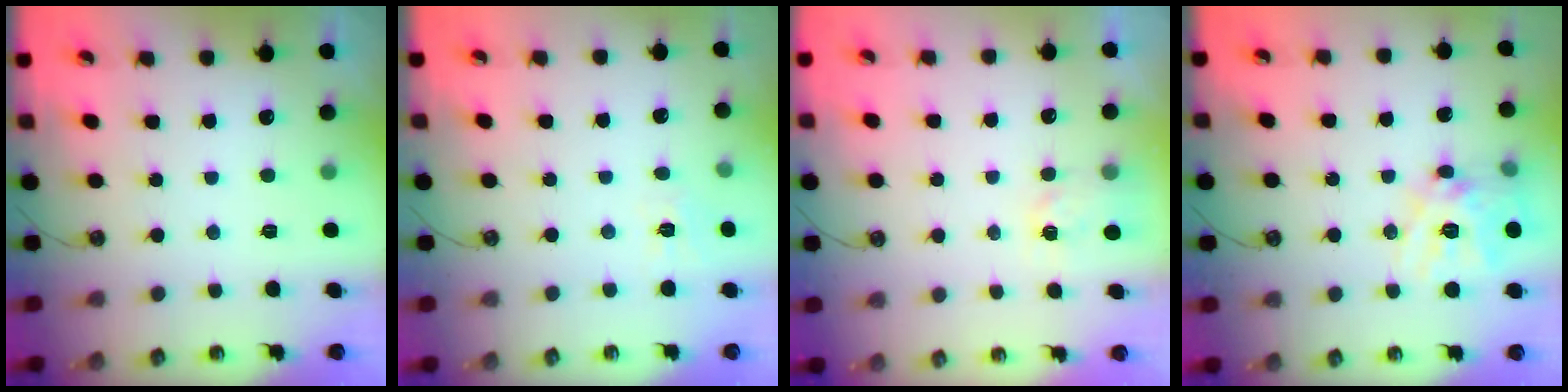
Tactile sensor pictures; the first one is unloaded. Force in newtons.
{"total": 4.0, "press": 4.0, "slide": 0.4}
{"total": 3.3, "press": 3.3, "slide": 0.5}
{"total": 16.5, "press": 16.4, "slide": 2.2}